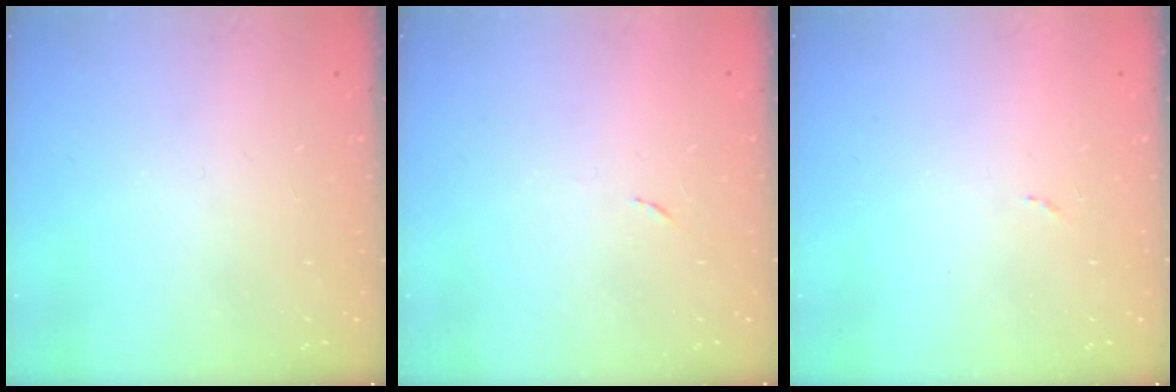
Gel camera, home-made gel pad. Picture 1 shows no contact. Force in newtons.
{"total": 3.5, "press": 3.3, "slide": 1.2}
{"total": 4.2, "press": 4.1, "slide": 0.7}